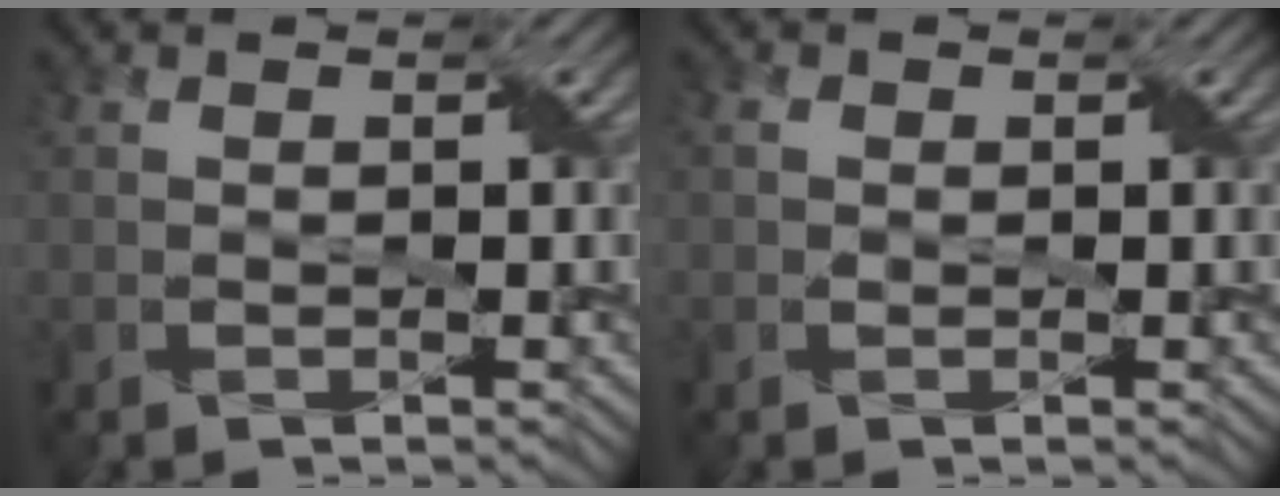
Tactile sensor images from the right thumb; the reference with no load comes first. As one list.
[{"total": 1.0, "force": [0.1, 0.8, 0.5], "torque": [-0.014, 0.004, -0.001]}]